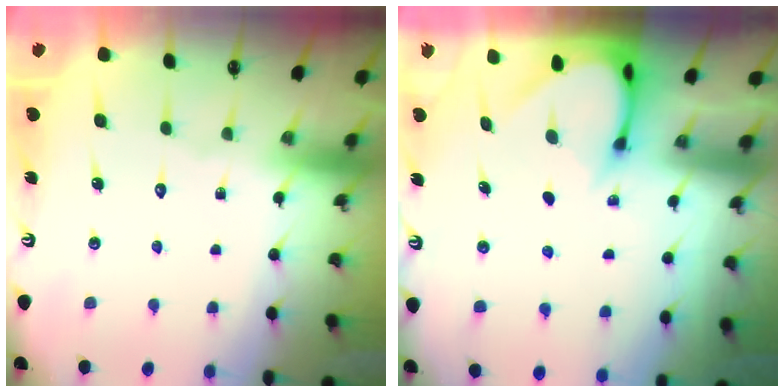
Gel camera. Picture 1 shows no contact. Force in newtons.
{"total": 3.1, "press": 3.1, "slide": 0.3}